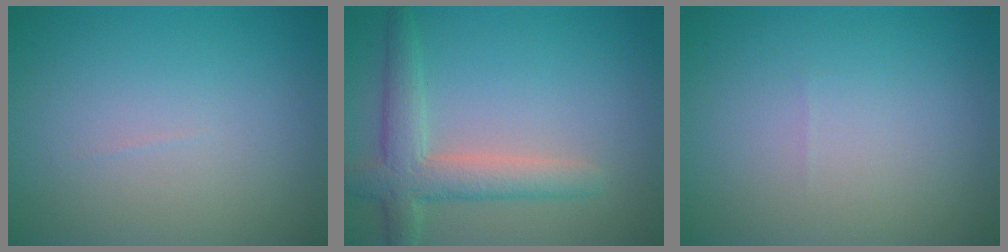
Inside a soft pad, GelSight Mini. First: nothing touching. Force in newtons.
{"total": 4.2, "press": 4.2, "slide": 0.3}
{"total": 0.0}